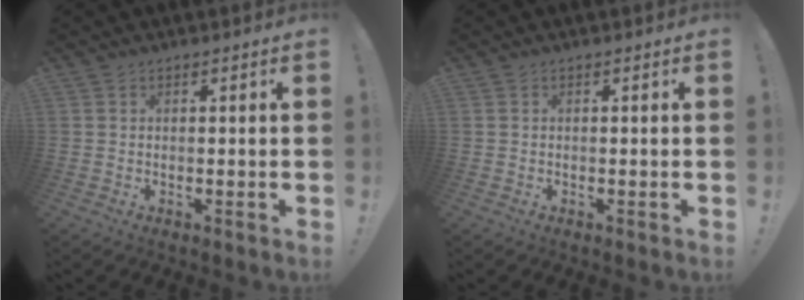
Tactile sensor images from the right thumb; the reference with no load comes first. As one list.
[{"total": 0.0}]